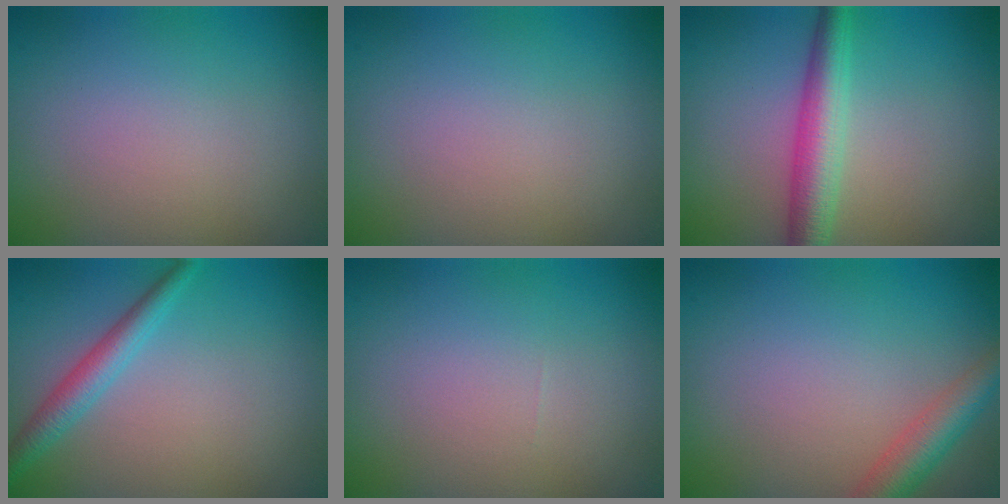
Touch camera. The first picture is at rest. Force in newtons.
{"total": 0.0}
{"total": 4.6, "press": 4.5, "slide": 0.1}
{"total": 2.7, "press": 2.7, "slide": 0.1}
{"total": 0.0}
{"total": 3.5, "press": 3.5, "slide": 0.1}